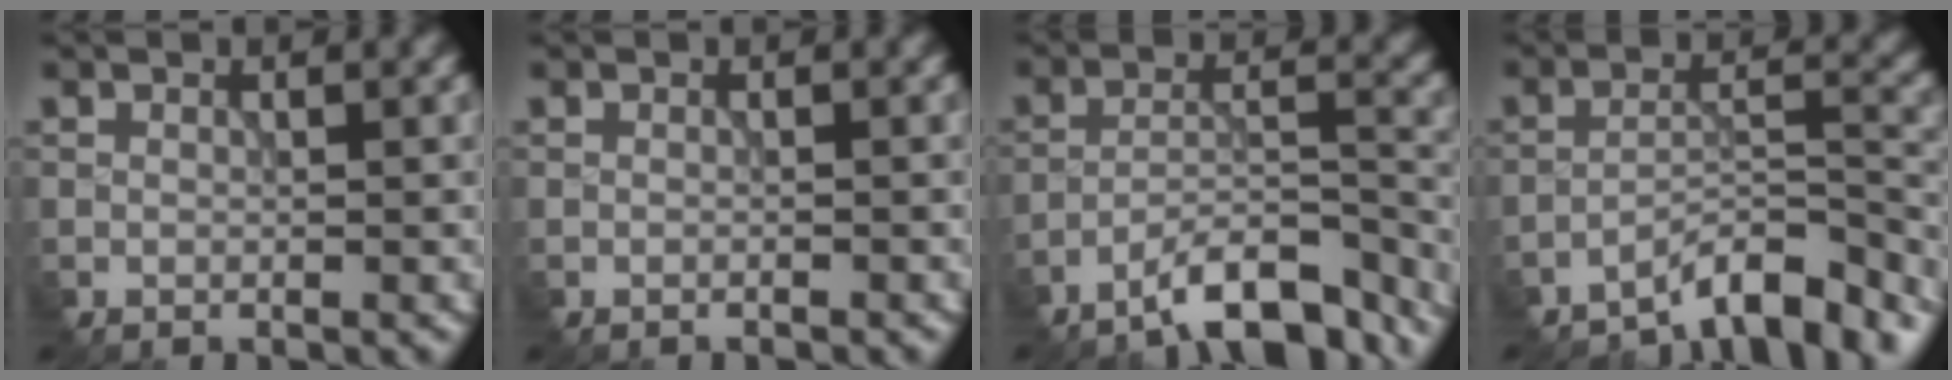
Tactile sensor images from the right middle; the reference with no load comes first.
{"total": 0.0}
{"total": 8.6, "force": [-7.3, 2.0, 4.1], "torque": [-0.058, 0.008, -0.122]}
{"total": 6.7, "force": [-6.0, 1.3, 2.7], "torque": [-0.034, 0.005, -0.099]}